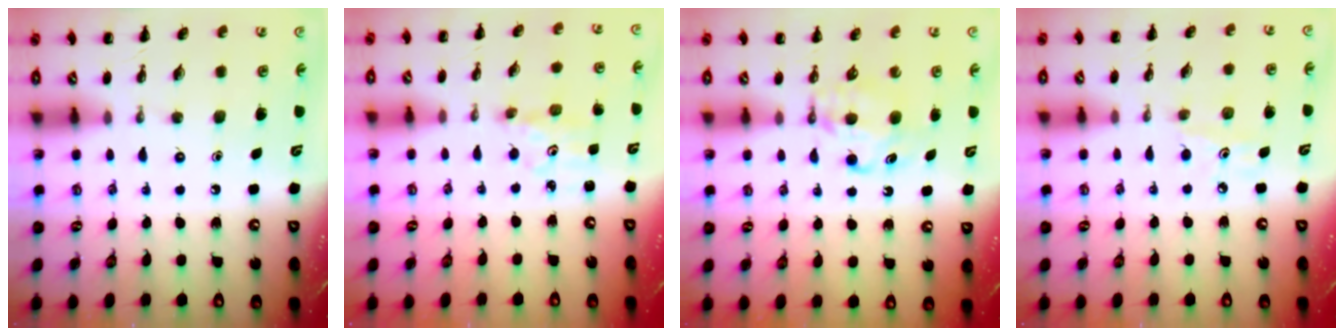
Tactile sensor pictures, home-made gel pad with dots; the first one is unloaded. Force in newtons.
{"total": 1.9, "press": 1.8, "slide": 0.6}
{"total": 5.5, "press": 5.3, "slide": 1.4}
{"total": 4.4, "press": 4.2, "slide": 1.4}